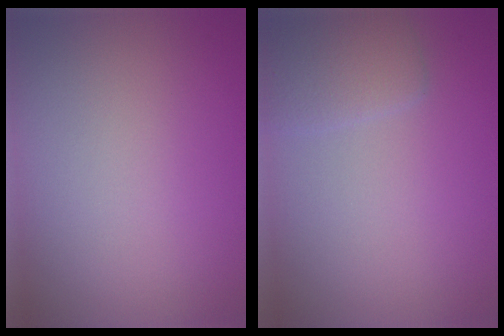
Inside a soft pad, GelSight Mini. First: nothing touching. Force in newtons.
{"total": 2.1, "press": 2.1, "slide": 0.1}